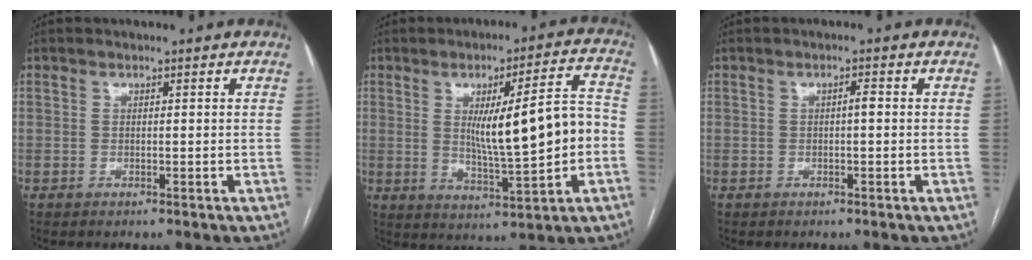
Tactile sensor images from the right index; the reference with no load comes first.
{"total": 13.2, "force": [-0.3, 1.6, 13.1], "torque": [-0.197, 0.012, 0.005]}
{"total": 1.1, "force": [-0.1, 0.2, 1.1], "torque": [-0.016, 0.003, -0.001]}